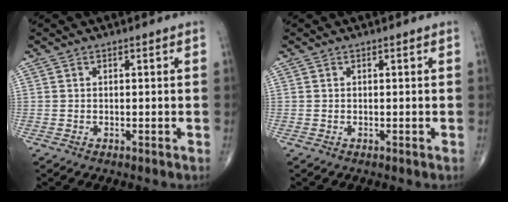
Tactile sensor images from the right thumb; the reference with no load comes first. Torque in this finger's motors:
{"motor_torque": [0.00, 0.00, -0.02, 0.02, 0.00]}